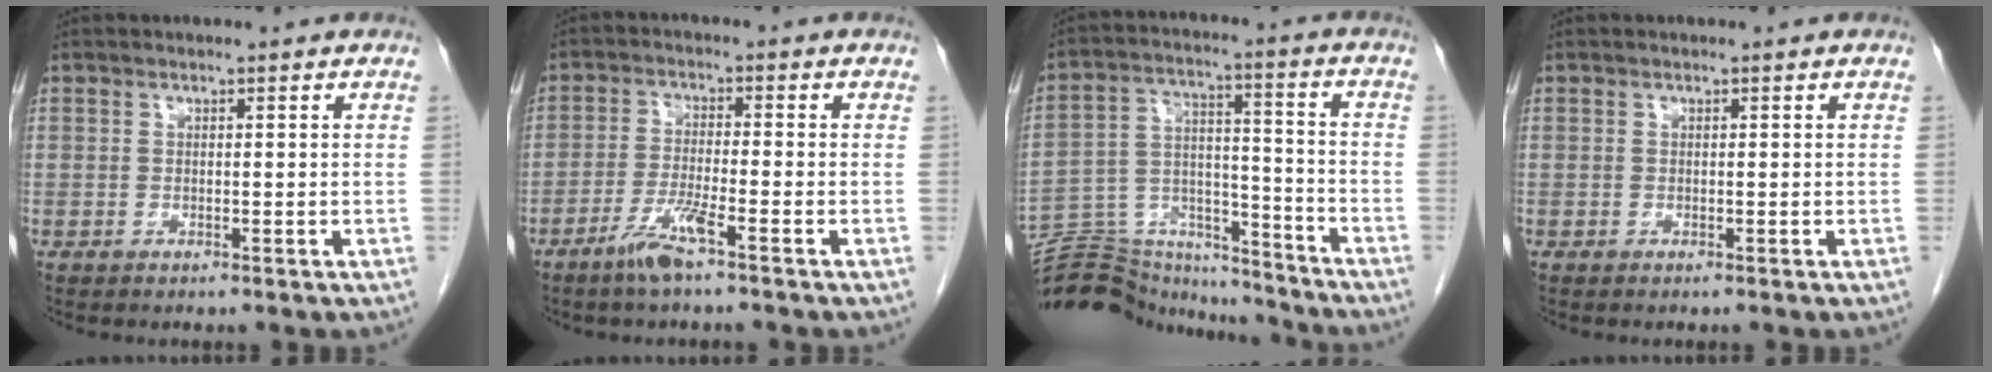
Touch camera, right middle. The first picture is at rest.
{"total": 4.9, "force": [-3.3, -0.1, 3.7], "torque": [-0.076, -0.008, -0.068]}
{"total": 20.5, "force": [-19.2, 5.7, 4.1], "torque": [-0.115, 0.036, -0.296]}
{"total": 0.0}